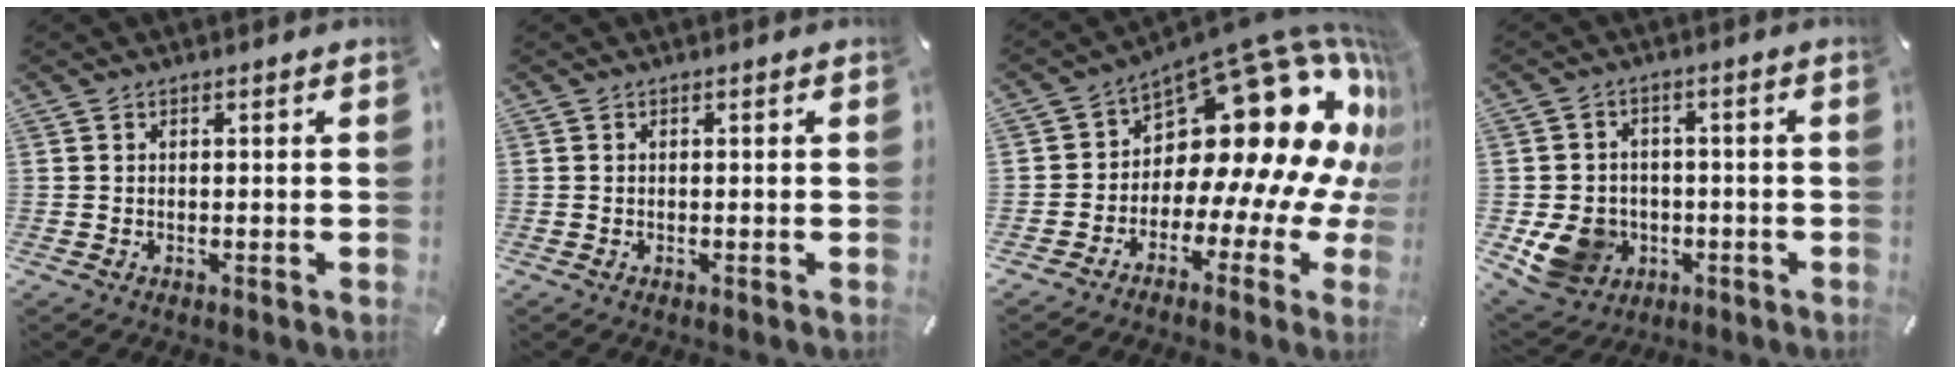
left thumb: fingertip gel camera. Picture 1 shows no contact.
{"total": 0.0}
{"total": 24.1, "force": [8.6, 12.9, 18.4], "torque": [-0.270, -0.095, 0.165]}
{"total": 10.4, "force": [-2.5, 9.2, 4.2], "torque": [-0.098, 0.017, -0.041]}